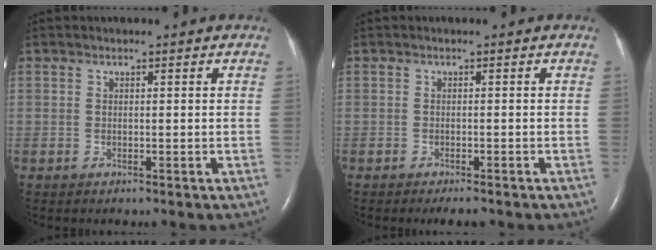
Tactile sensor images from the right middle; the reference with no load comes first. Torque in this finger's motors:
{"motor_torque": [0.32, -0.37, 0.03, 0.06]}